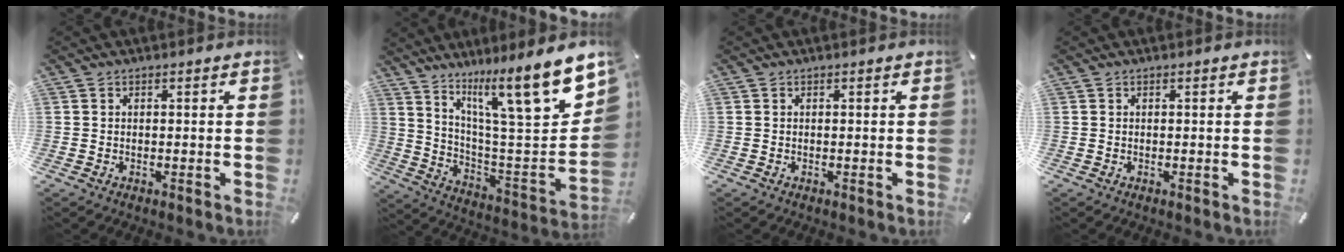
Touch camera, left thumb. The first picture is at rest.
{"total": 17.2, "force": [12.8, 2.8, 11.2], "torque": [-0.161, -0.114, 0.194]}
{"total": 0.0}
{"total": 0.0}